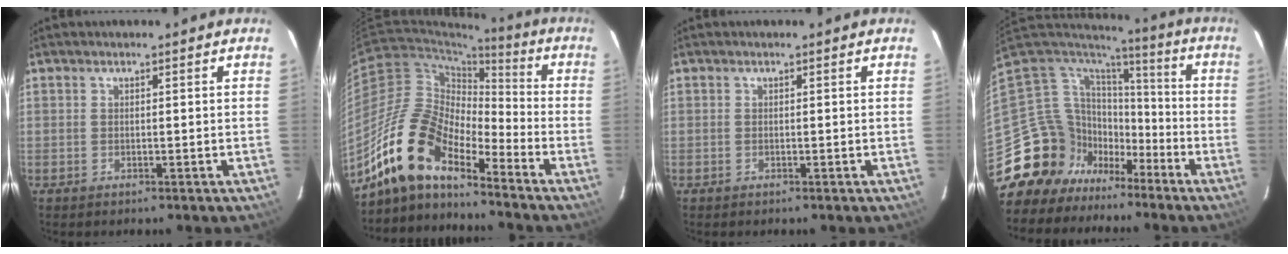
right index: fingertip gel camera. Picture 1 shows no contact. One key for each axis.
{"total": 14.7, "fx": -11.8, "fy": 4.9, "fz": 7.3, "tx": -0.127, "ty": 0.003, "tz": -0.238}
{"total": 0.0}
{"total": 16.6, "fx": -10.1, "fy": 12.7, "fz": 3.7, "tx": -0.108, "ty": 0.031, "tz": -0.168}